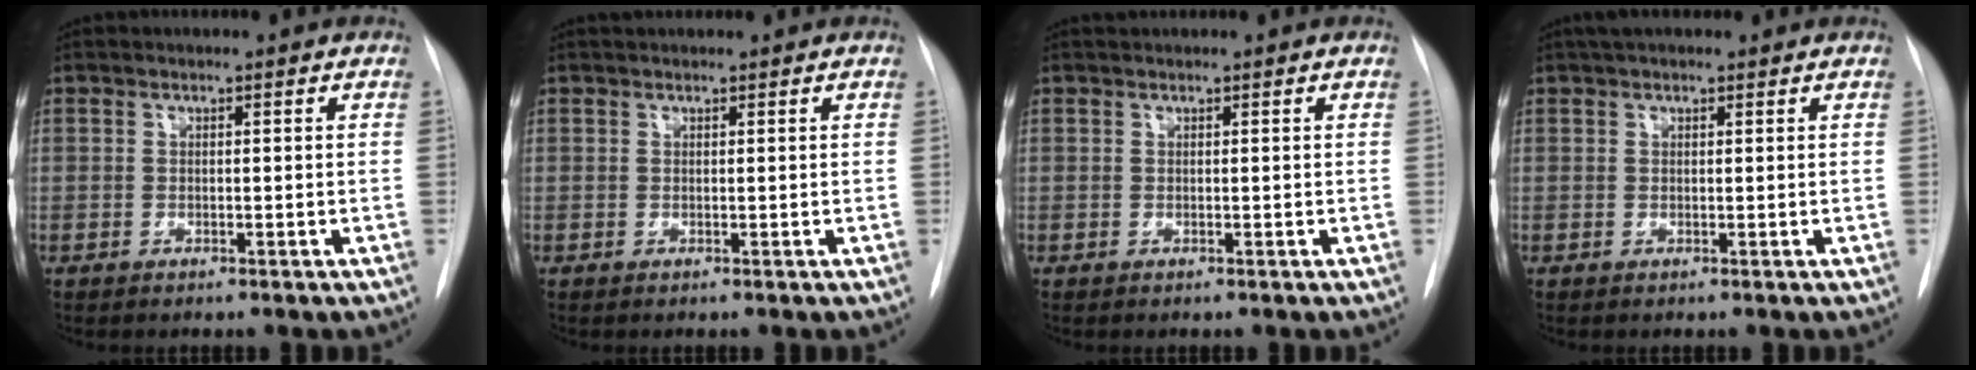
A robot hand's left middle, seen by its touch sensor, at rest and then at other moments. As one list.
[{"total": 1.6, "force": [1.5, 0.3, 0.5], "torque": [-0.007, 0.024, 0.024]}, {"total": 0.6, "force": [0.6, 0.0, 0.0], "torque": [-0.004, 0.013, 0.013]}, {"total": 3.8, "force": [3.0, 1.2, 2.0], "torque": [-0.029, 0.032, 0.047]}]